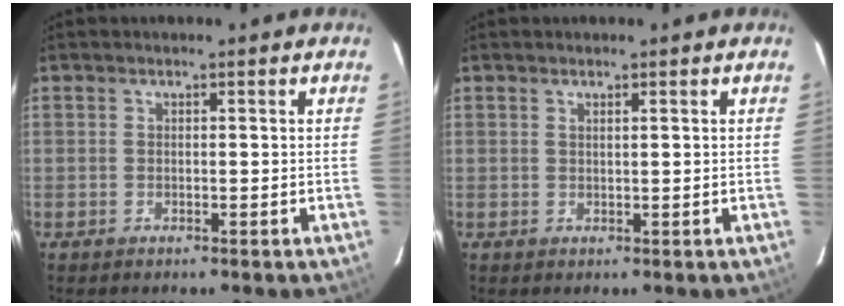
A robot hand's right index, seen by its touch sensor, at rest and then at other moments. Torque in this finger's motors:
{"motor_torque": [-0.22, -0.09, -0.04, 0.00]}